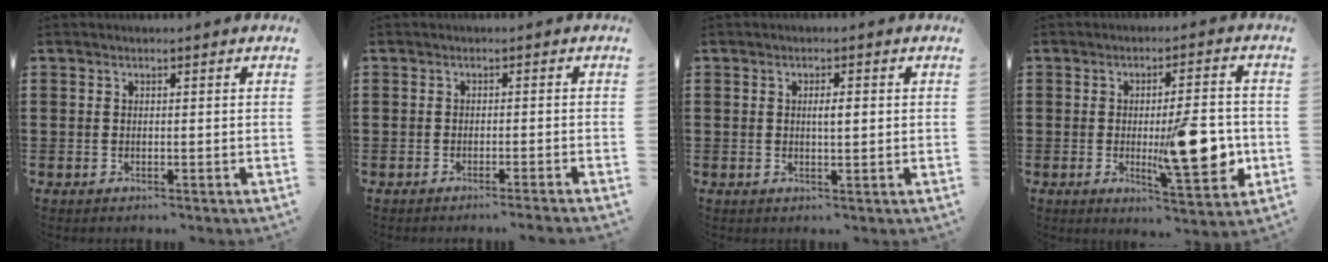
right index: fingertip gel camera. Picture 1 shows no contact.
{"total": 1.1, "force": [-1.0, -0.3, 0.5], "torque": [-0.009, -0.002, -0.019]}
{"total": 2.3, "force": [0.3, 0.6, 2.2], "torque": [-0.042, 0.002, 0.003]}
{"total": 12.2, "force": [-1.6, 3.4, 11.6], "torque": [-0.168, -0.016, -0.025]}